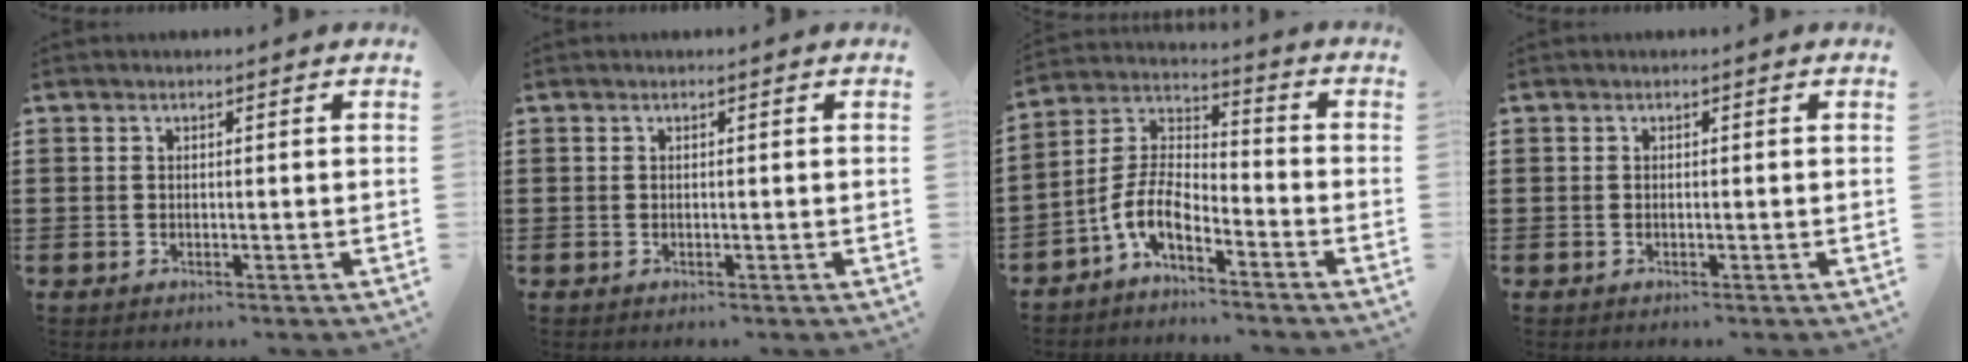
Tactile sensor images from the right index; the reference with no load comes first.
{"total": 0.0}
{"total": 6.7, "force": [-4.6, 2.5, 4.2], "torque": [-0.120, -0.017, -0.101]}
{"total": 0.0}